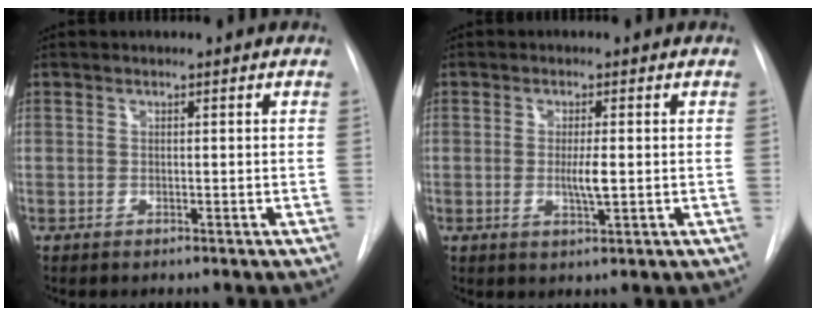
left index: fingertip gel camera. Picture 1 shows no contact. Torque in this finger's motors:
{"motor_torque": [0.39, 0.16, 0.10, 0.03]}